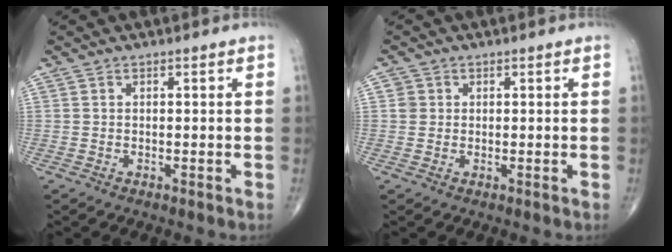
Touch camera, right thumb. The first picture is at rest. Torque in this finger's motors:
{"motor_torque": [0.03, 0.76, 0.16, 0.11, 0.00]}